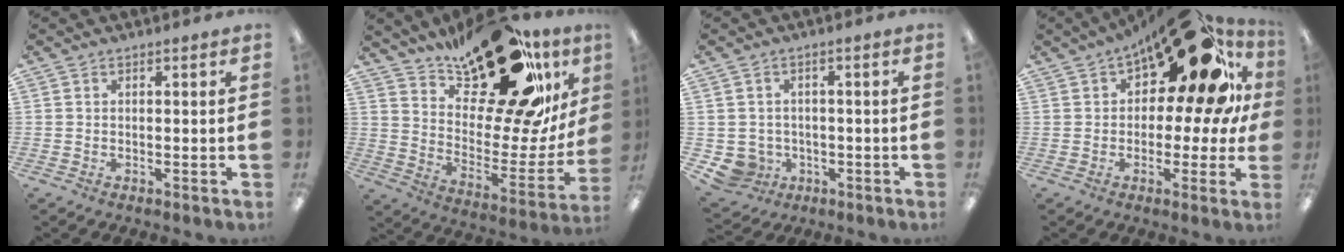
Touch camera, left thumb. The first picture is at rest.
{"total": 26.3, "force": [19.2, 9.0, 15.6], "torque": [-0.212, -0.135, 0.320]}
{"total": 4.7, "force": [-1.5, 4.4, 0.6], "torque": [-0.040, 0.006, -0.026]}
{"total": 22.1, "force": [10.6, 9.5, 16.9], "torque": [-0.238, -0.066, 0.170]}